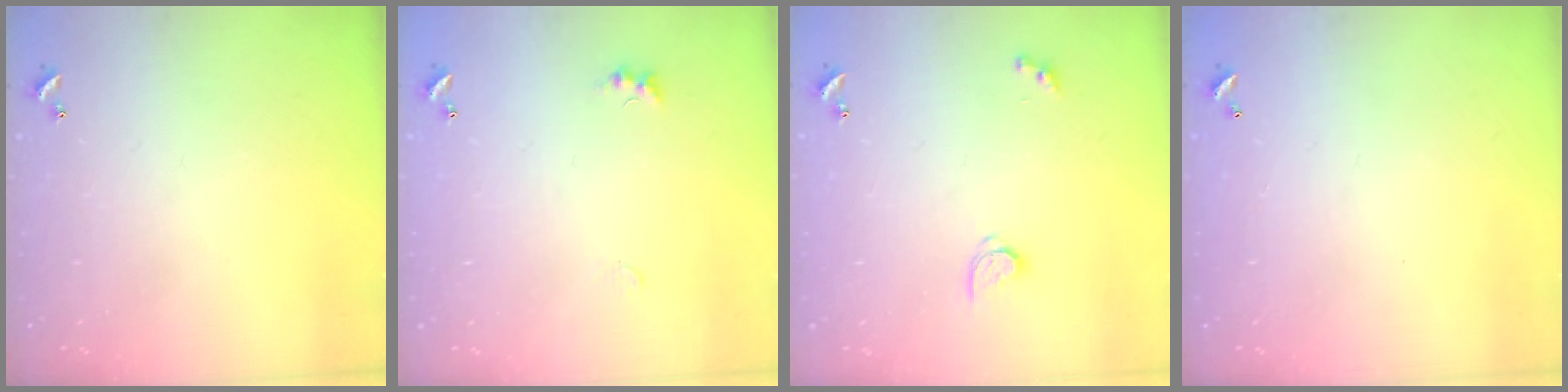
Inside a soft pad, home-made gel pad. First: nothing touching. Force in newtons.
{"total": 1.4, "press": 1.3, "slide": 0.5}
{"total": 2.8, "press": 2.8, "slide": 0.3}
{"total": 2.8, "press": 2.8, "slide": 0.1}